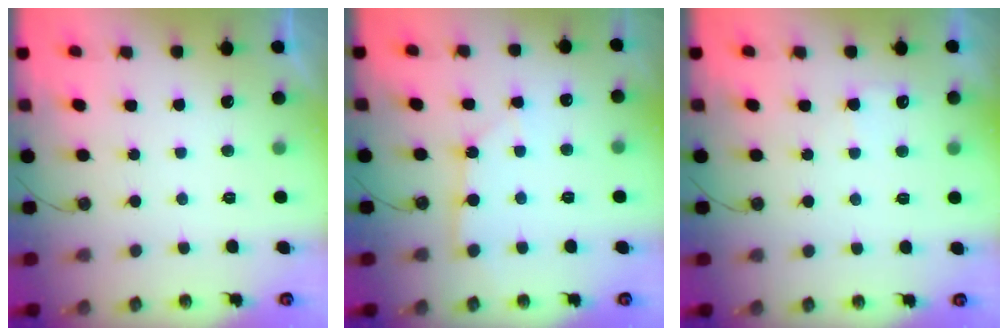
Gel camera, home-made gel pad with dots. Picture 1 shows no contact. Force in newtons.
{"total": 3.0, "press": 3.0, "slide": 0.2}
{"total": 3.9, "press": 3.9, "slide": 0.5}